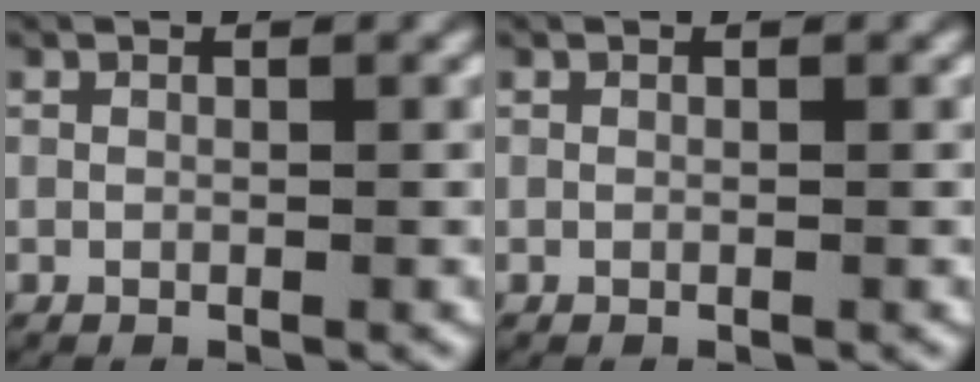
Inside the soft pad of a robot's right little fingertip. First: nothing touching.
{"total": 0.0}